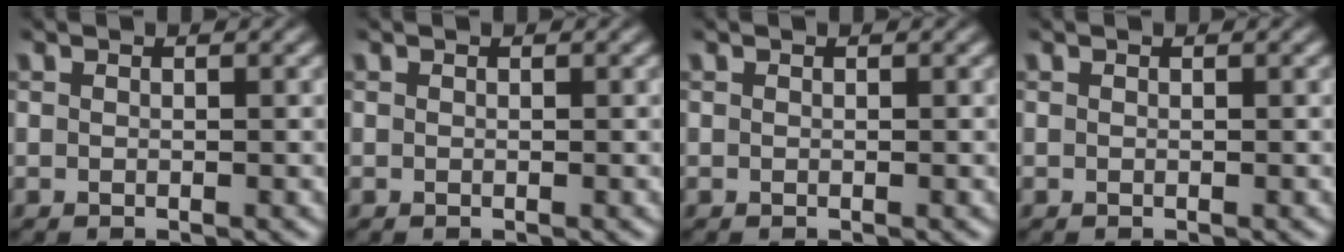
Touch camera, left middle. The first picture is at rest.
{"total": 0.0}
{"total": 0.0}
{"total": 0.0}